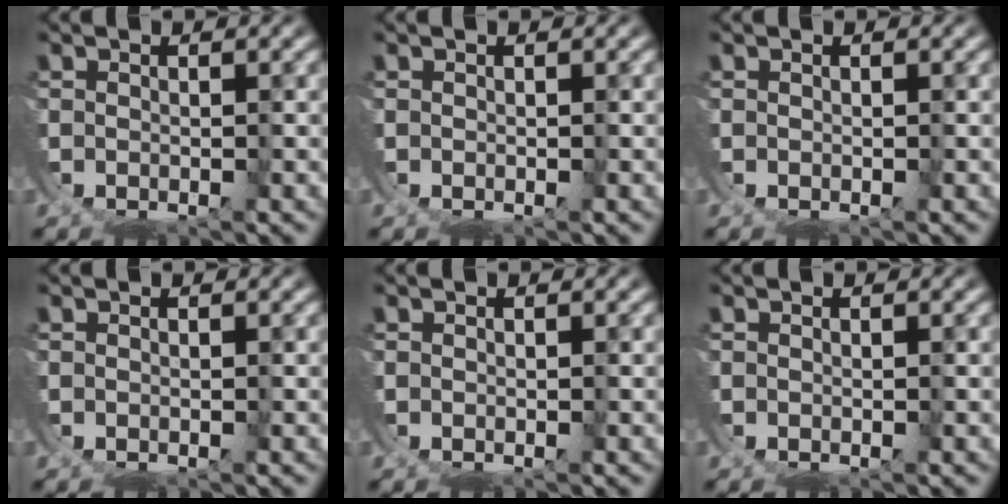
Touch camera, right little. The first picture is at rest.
{"total": 0.0}
{"total": 0.0}
{"total": 0.0}
{"total": 0.0}
{"total": 0.0}